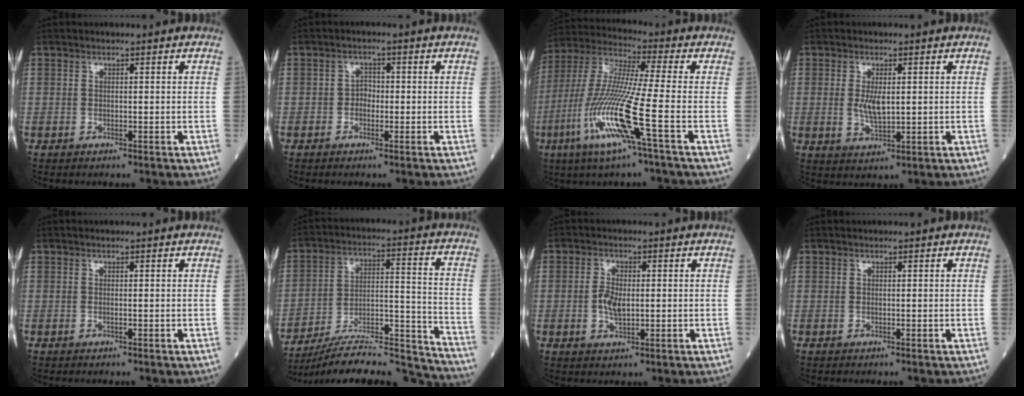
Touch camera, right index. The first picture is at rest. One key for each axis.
{"total": 1.5, "fx": -0.5, "fy": 0.8, "fz": 1.1, "tx": -0.013, "ty": 0.006, "tz": -0.010}
{"total": 15.3, "fx": -5.8, "fy": -1.1, "fz": 14.1, "tx": -0.306, "ty": -0.023, "tz": -0.121}
{"total": 4.1, "fx": 0.3, "fy": 0.9, "fz": 3.9, "tx": -0.081, "ty": -0.007, "tz": 0.011}
{"total": 0.6, "fx": -0.1, "fy": -0.5, "fz": 0.4, "tx": -0.012, "ty": -0.001, "tz": -0.002}
{"total": 21.6, "fx": -20.7, "fy": 0.5, "fz": 6.4, "tx": -0.087, "ty": 0.023, "tz": -0.318}
{"total": 3.7, "fx": -0.3, "fy": 1.4, "fz": 3.4, "tx": -0.073, "ty": -0.001, "tz": -0.004}
{"total": 0.0}